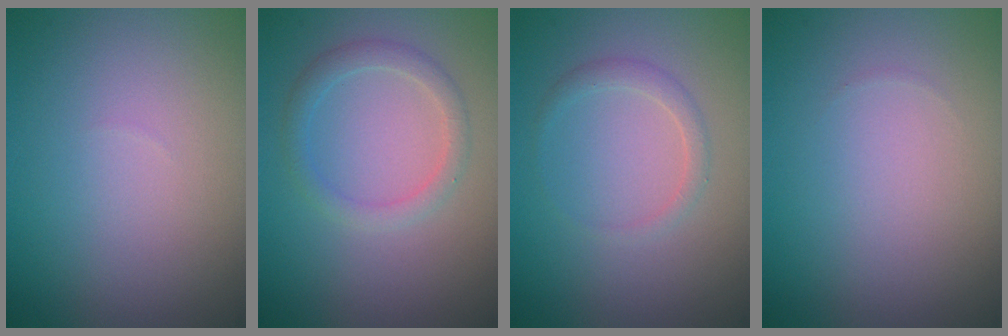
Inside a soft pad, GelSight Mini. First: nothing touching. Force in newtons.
{"total": 2.0, "press": 2.0, "slide": 0.1}
{"total": 1.3, "press": 1.3, "slide": 0.1}
{"total": 0.0}